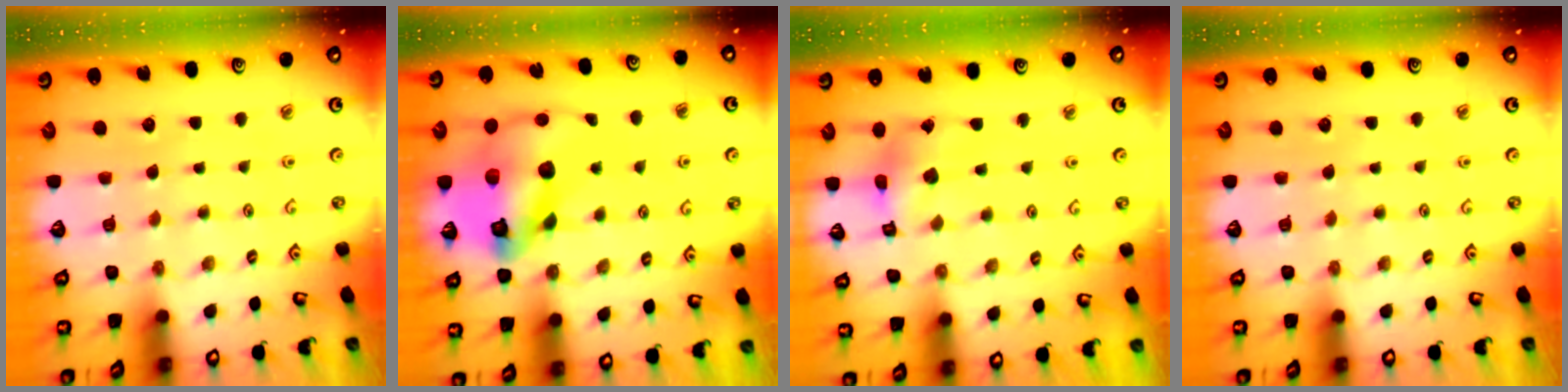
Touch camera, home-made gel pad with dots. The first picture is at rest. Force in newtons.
{"total": 18.5, "press": 18.4, "slide": 2.6}
{"total": 8.3, "press": 8.3, "slide": 0.9}
{"total": 0.0}